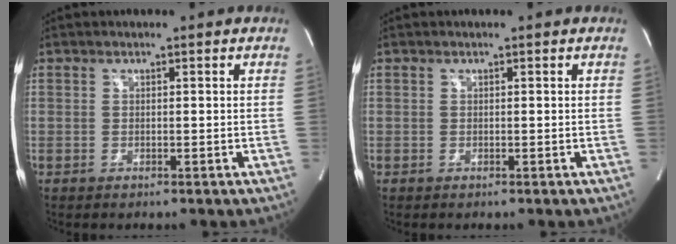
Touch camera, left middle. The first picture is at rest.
{"total": 0.0}